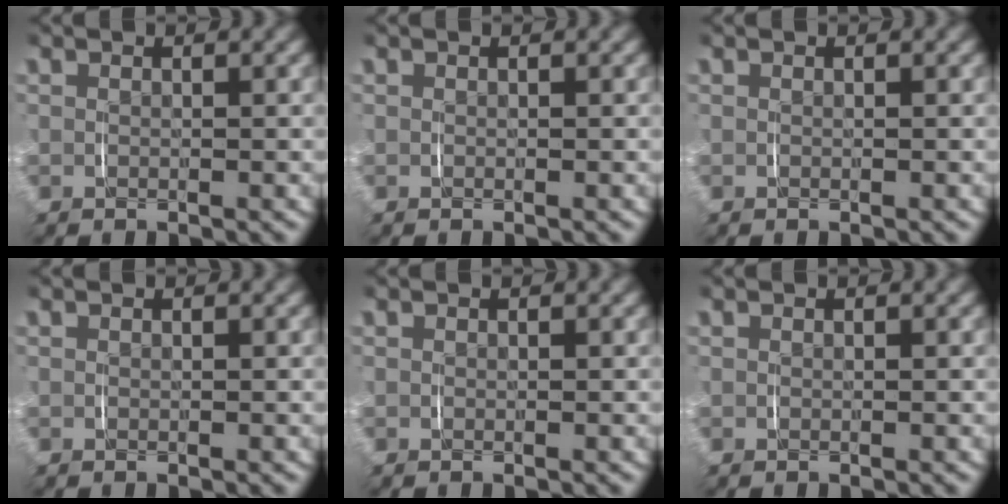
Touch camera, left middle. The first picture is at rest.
{"total": 0.0}
{"total": 0.0}
{"total": 0.0}
{"total": 0.0}
{"total": 0.0}